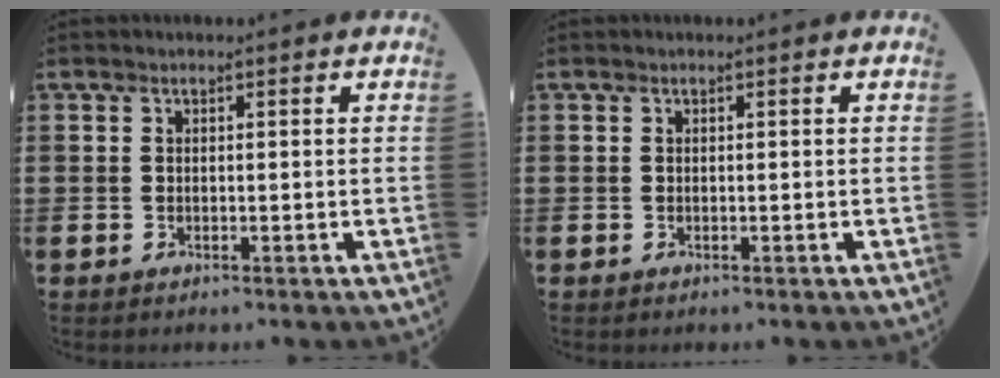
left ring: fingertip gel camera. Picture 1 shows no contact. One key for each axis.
{"total": 0.0}